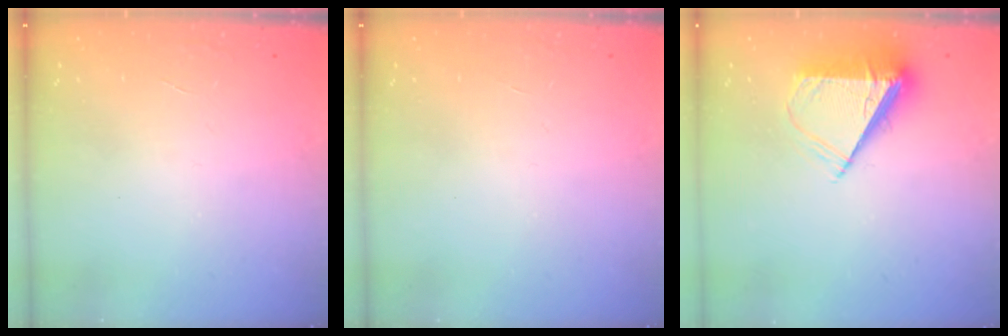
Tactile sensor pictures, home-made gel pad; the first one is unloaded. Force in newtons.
{"total": 0.0}
{"total": 7.4, "press": 7.2, "slide": 1.3}